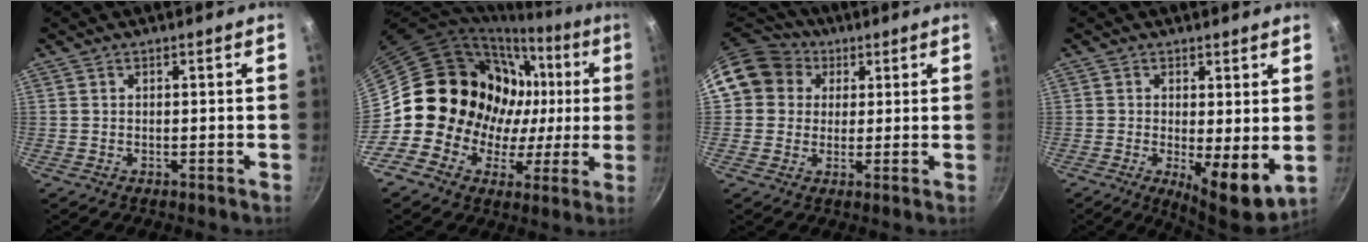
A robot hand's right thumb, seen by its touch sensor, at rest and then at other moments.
{"total": 18.1, "force": [1.0, 16.6, 7.2], "torque": [-0.065, 0.031, 0.012]}
{"total": 12.2, "force": [4.0, 10.6, 4.6], "torque": [-0.065, 0.022, 0.059]}
{"total": 7.9, "force": [-0.2, 2.6, 7.4], "torque": [-0.100, -0.020, 0.003]}